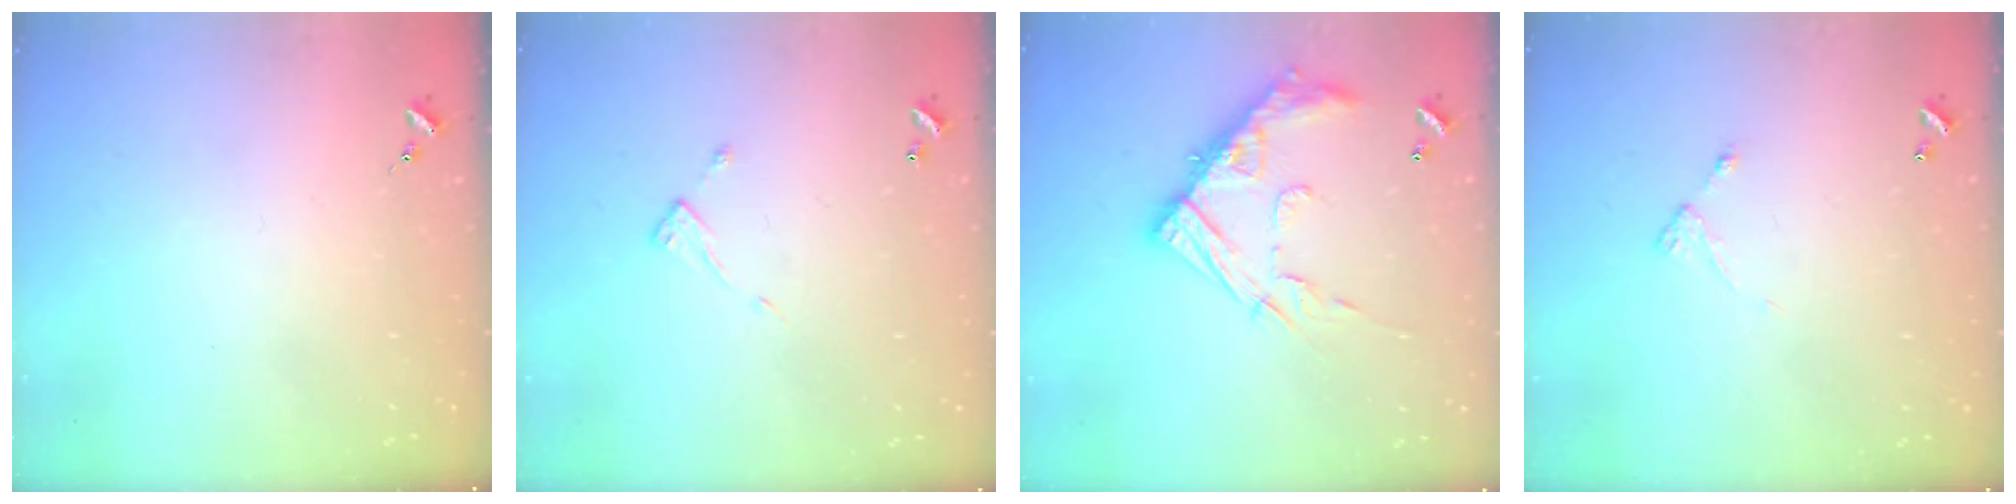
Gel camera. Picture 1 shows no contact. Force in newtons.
{"total": 4.7, "press": 4.7, "slide": 0.3}
{"total": 17.4, "press": 17.3, "slide": 1.3}
{"total": 4.0, "press": 4.0, "slide": 0.3}